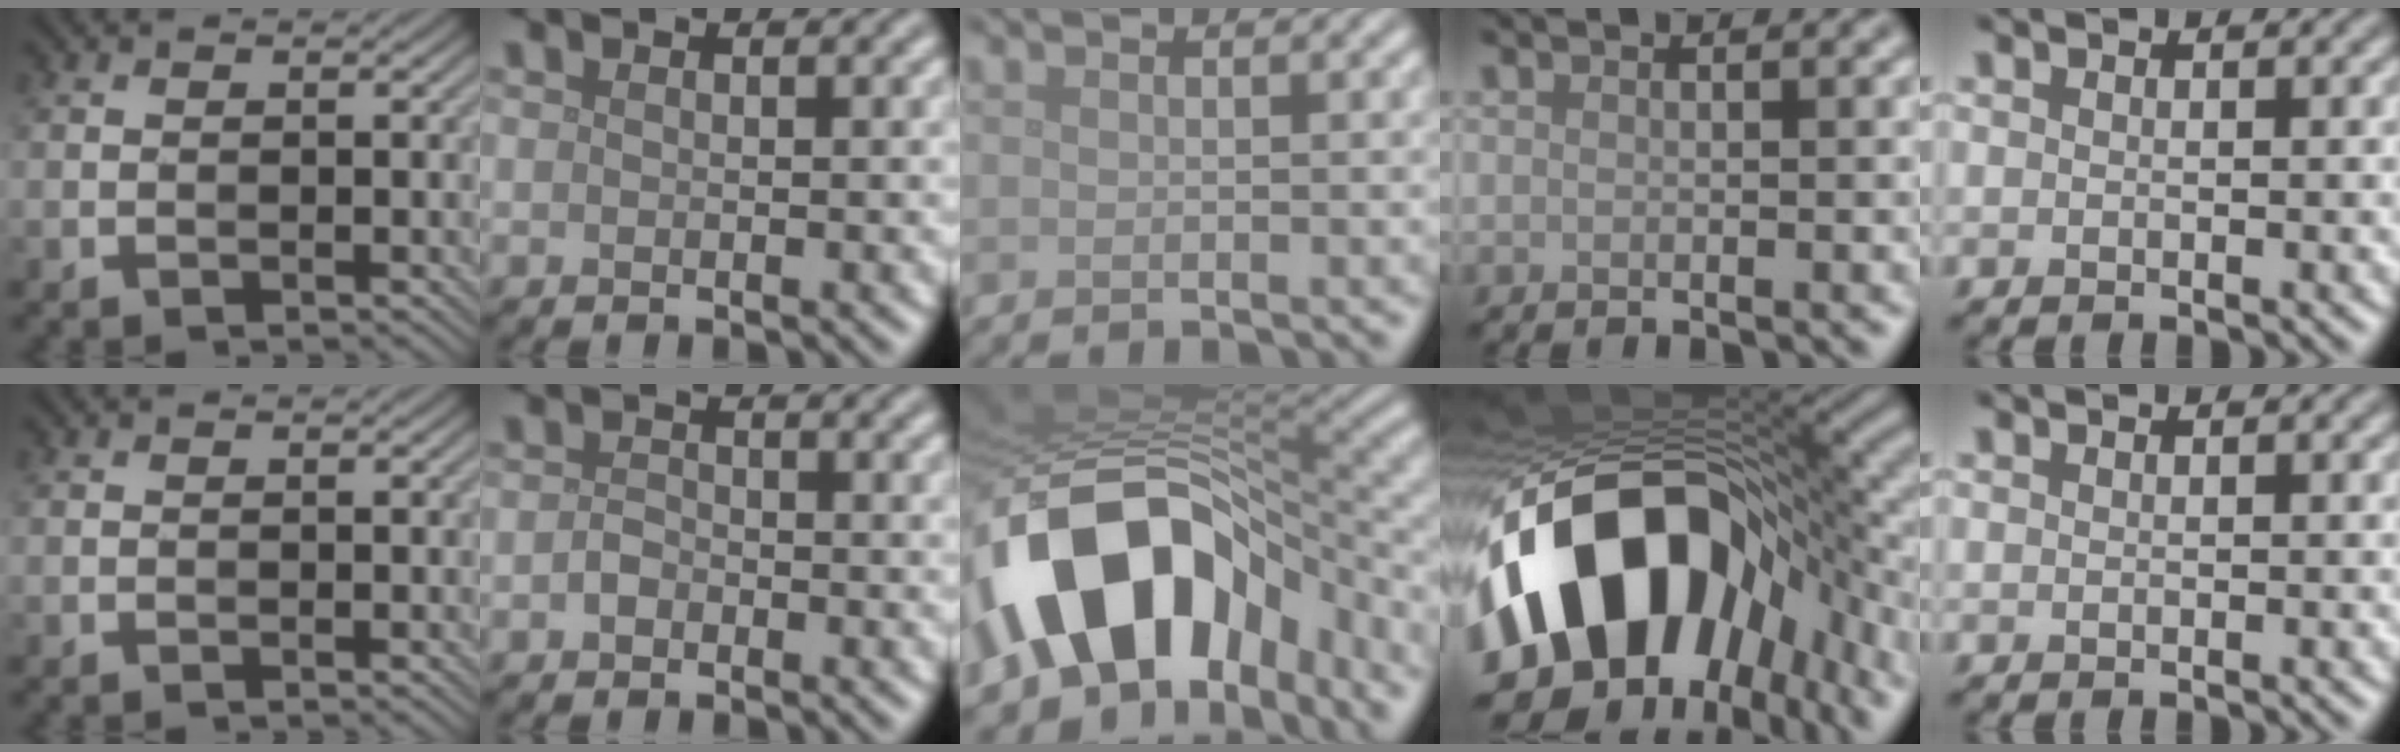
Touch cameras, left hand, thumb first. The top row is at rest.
{"index": {"total": 1.1, "force": [-0.6, 0.8, 0.5], "torque": [-0.011, 0.001, -0.014]}, "middle": {"total": 14.3, "force": [-5.6, 9.3, 9.4], "torque": [-0.159, 0.010, -0.096]}, "ring": {"total": 18.2, "force": [-5.6, 11.3, 13.1], "torque": [-0.241, -0.024, -0.081]}}